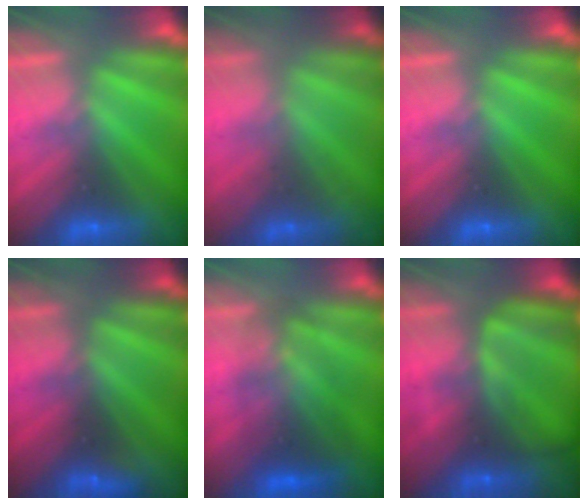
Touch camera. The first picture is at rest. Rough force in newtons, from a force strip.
{"total": 1.7}
{"total": 0.0}
{"total": 1.4}
{"total": 3.6}
{"total": 8.2}